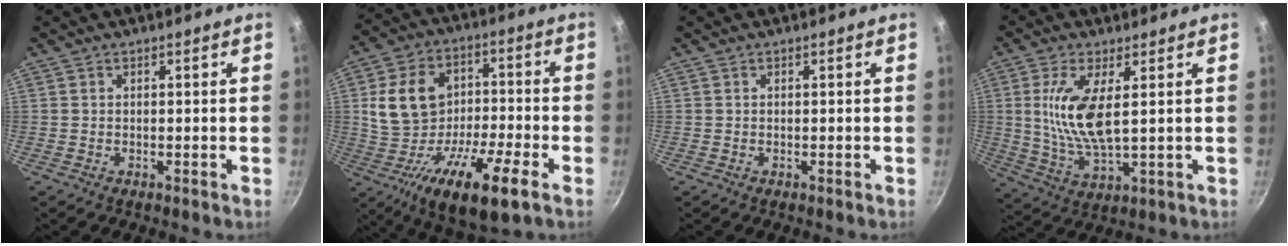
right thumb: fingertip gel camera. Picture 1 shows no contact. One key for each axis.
{"total": 18.3, "fx": -6.2, "fy": 8.9, "fz": 14.8, "tx": -0.240, "ty": 0.035, "tz": -0.112}
{"total": 0.0}
{"total": 10.9, "fx": 2.2, "fy": 3.9, "fz": 9.9, "tx": -0.205, "ty": -0.013, "tz": 0.049}